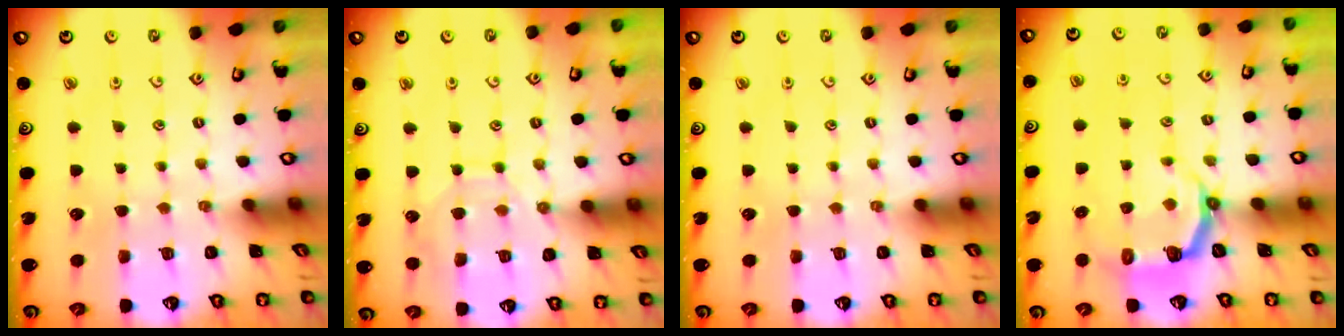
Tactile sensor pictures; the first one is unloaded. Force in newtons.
{"total": 8.9, "press": 8.9, "slide": 0.7}
{"total": 0.0}
{"total": 4.5, "press": 3.0, "slide": 3.4}